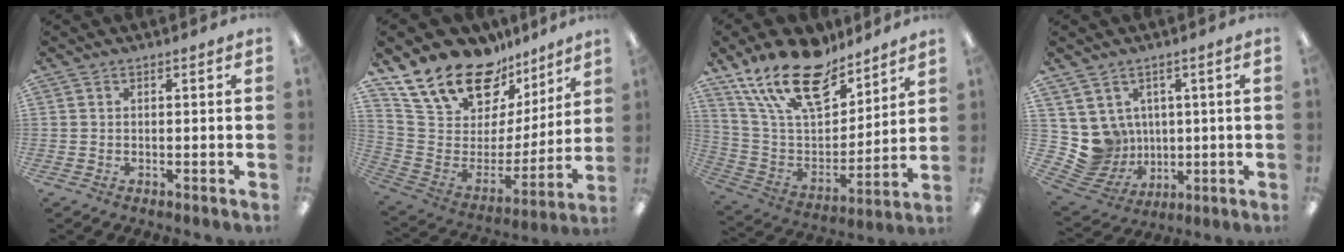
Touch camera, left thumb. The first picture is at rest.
{"total": 19.9, "force": [15.8, 9.3, 7.7], "torque": [-0.151, -0.115, 0.286]}
{"total": 21.6, "force": [15.4, 9.9, 11.4], "torque": [-0.215, -0.084, 0.278]}
{"total": 8.5, "force": [2.1, 8.1, 1.2], "torque": [-0.063, -0.026, 0.051]}